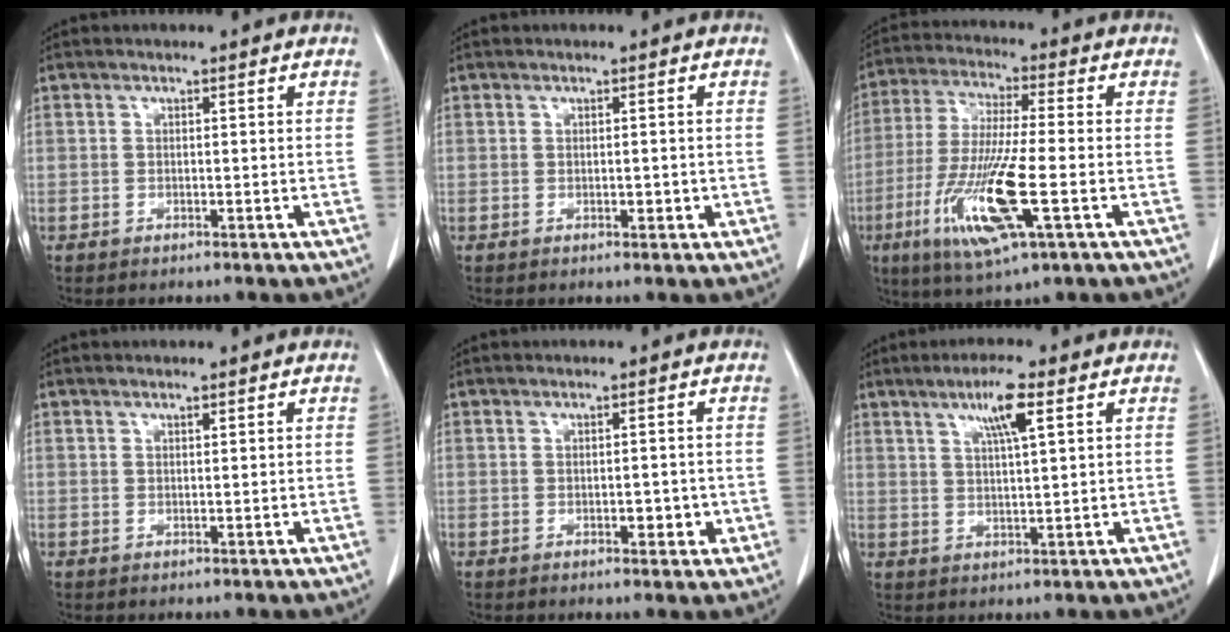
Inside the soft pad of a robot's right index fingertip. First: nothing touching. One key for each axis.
{"total": 1.1, "fx": -0.2, "fy": 0.7, "fz": 0.9, "tx": -0.010, "ty": 0.000, "tz": -0.001}
{"total": 14.7, "fx": -4.8, "fy": 1.2, "fz": 13.8, "tx": -0.288, "ty": -0.026, "tz": -0.089}
{"total": 0.5, "fx": 0.4, "fy": 0.1, "fz": 0.2, "tx": -0.007, "ty": -0.001, "tz": 0.007}
{"total": 2.5, "fx": -0.5, "fy": 1.4, "fz": 2.0, "tx": -0.023, "ty": 0.001, "tz": -0.002}
{"total": 5.6, "fx": 2.8, "fy": 0.1, "fz": 4.8, "tx": -0.086, "ty": 0.001, "tz": 0.049}